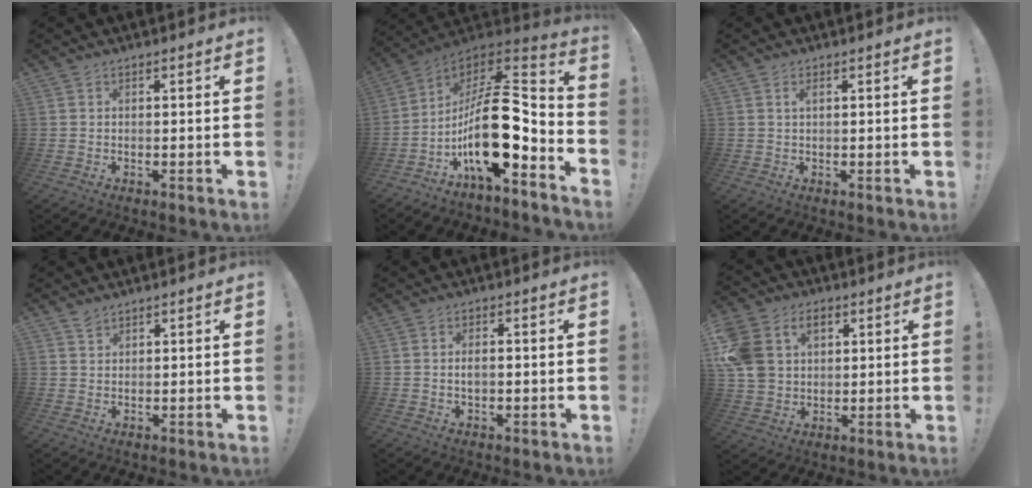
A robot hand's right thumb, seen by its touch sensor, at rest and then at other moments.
{"total": 22.4, "force": [-4.6, 9.9, 19.6], "torque": [-0.347, 0.015, -0.073]}
{"total": 1.1, "force": [0.4, 0.3, 1.0], "torque": [-0.016, 0.000, 0.006]}
{"total": 2.0, "force": [1.7, 0.9, 0.3], "torque": [0.008, -0.014, 0.030]}
{"total": 2.2, "force": [-0.4, 1.1, 1.9], "torque": [-0.036, 0.005, -0.008]}
{"total": 13.5, "force": [4.7, 10.4, 7.2], "torque": [-0.149, -0.016, 0.092]}